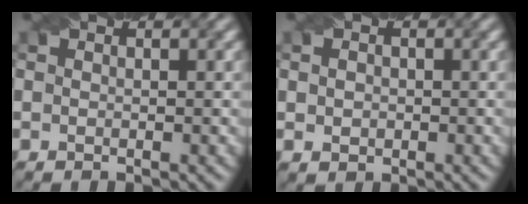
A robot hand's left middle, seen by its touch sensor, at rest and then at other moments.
{"total": 1.6, "force": [0.0, 1.4, 0.8], "torque": [-0.012, -0.002, 0.006]}